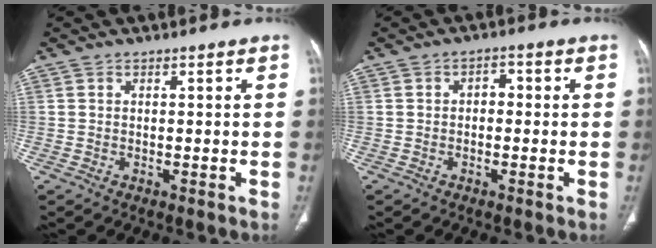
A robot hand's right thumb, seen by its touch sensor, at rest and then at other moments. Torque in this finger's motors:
{"motor_torque": [-0.45, 0.11, -0.05, -0.07, 0.03]}